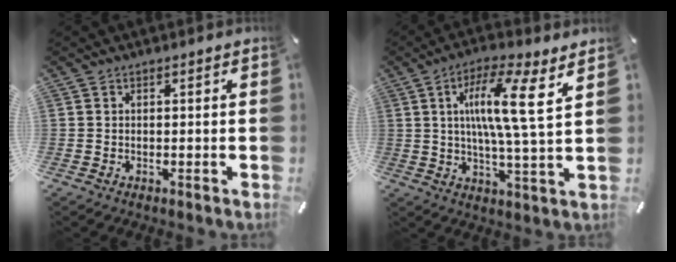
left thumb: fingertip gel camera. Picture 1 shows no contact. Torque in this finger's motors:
{"motor_torque": [0.52, 0.44, 0.72, 0.01, 0.42]}